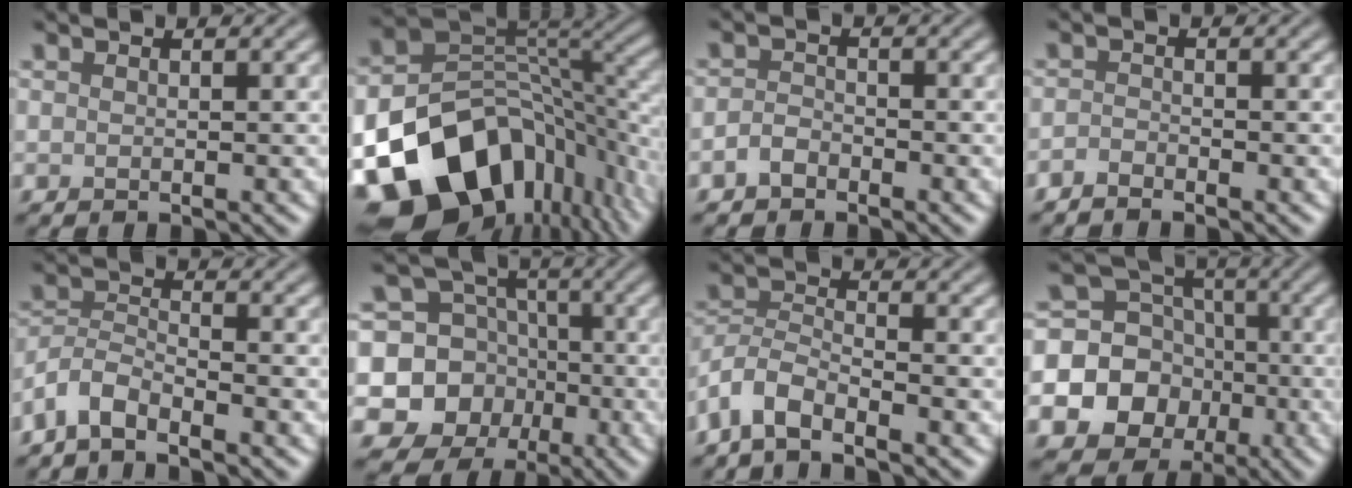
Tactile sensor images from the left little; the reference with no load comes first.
{"total": 17.1, "force": [-8.2, 11.1, 10.0], "torque": [-0.197, -0.022, -0.124]}
{"total": 1.5, "force": [-1.1, 0.8, 0.5], "torque": [-0.011, 0.005, -0.026]}
{"total": 1.1, "force": [-1.1, 0.3, 0.3], "torque": [-0.007, 0.000, -0.026]}
{"total": 3.2, "force": [-2.7, 1.0, 1.6], "torque": [-0.032, 0.003, -0.065]}
{"total": 13.0, "force": [-3.7, 12.2, 2.7], "torque": [-0.081, -0.020, -0.068]}
{"total": 4.0, "force": [-3.1, 1.3, 2.1], "torque": [-0.041, 0.001, -0.071]}
{"total": 17.3, "force": [-5.3, 16.0, 3.8], "torque": [-0.127, -0.031, -0.098]}